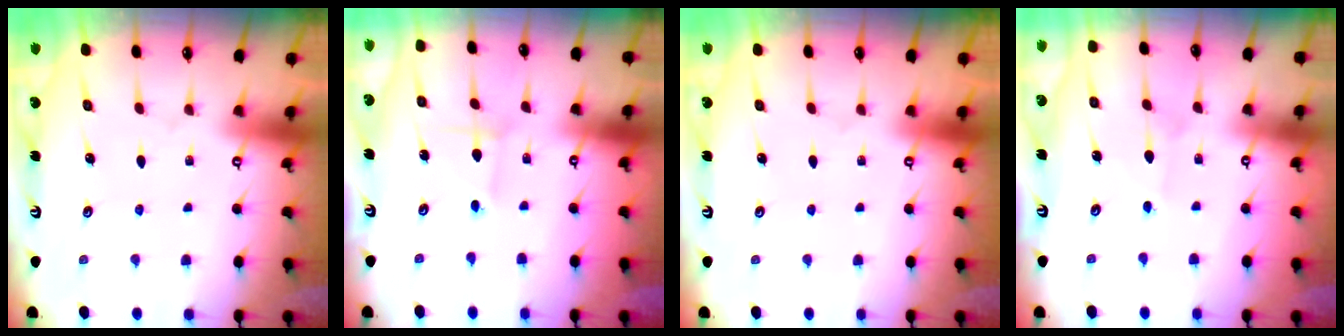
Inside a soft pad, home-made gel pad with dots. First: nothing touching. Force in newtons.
{"total": 1.4, "press": 1.4, "slide": 0.1}
{"total": 0.0}
{"total": 2.0, "press": 2.0, "slide": 0.2}